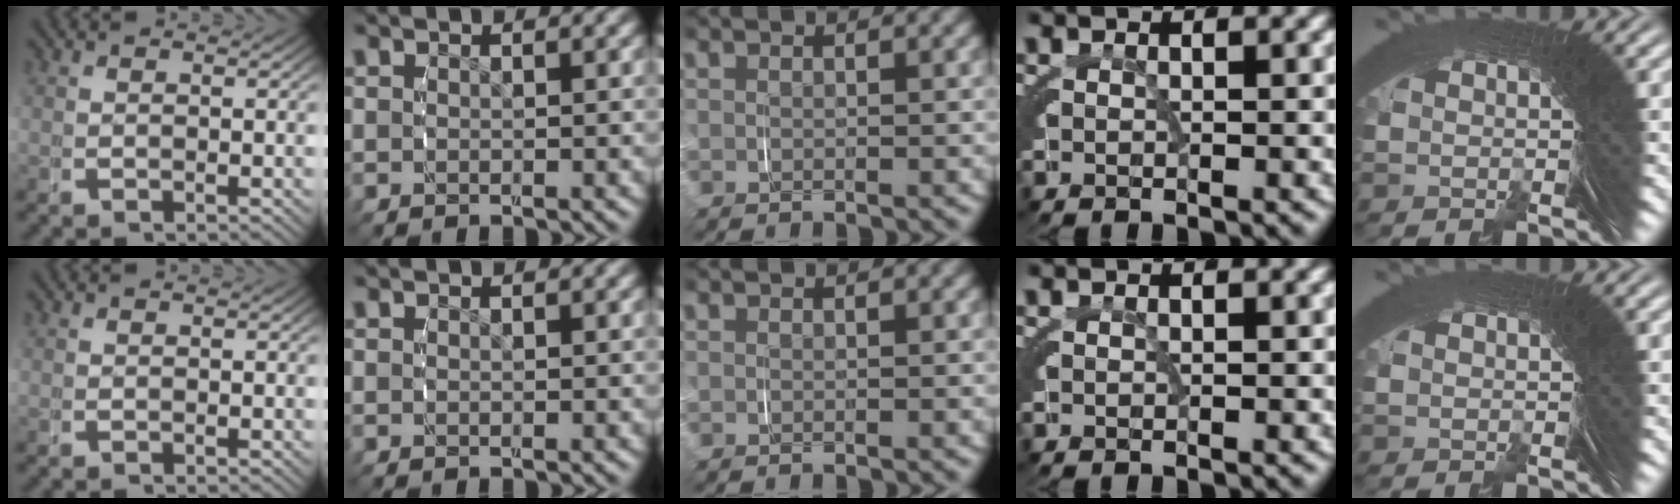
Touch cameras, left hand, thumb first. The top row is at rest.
{}